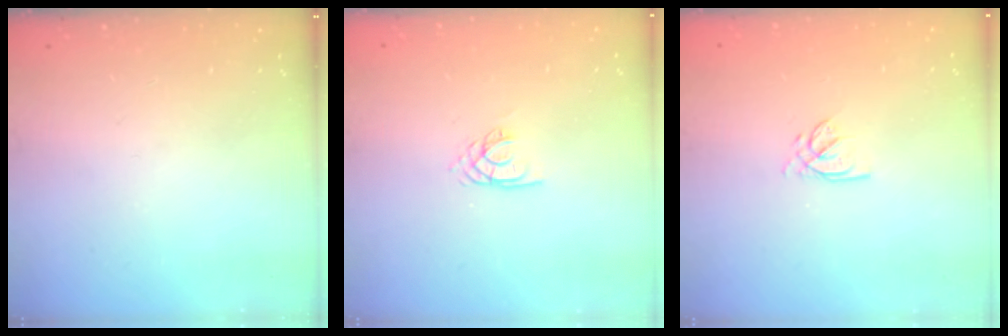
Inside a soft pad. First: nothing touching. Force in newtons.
{"total": 2.1, "press": 2.1, "slide": 0.3}
{"total": 2.2, "press": 2.2, "slide": 0.3}